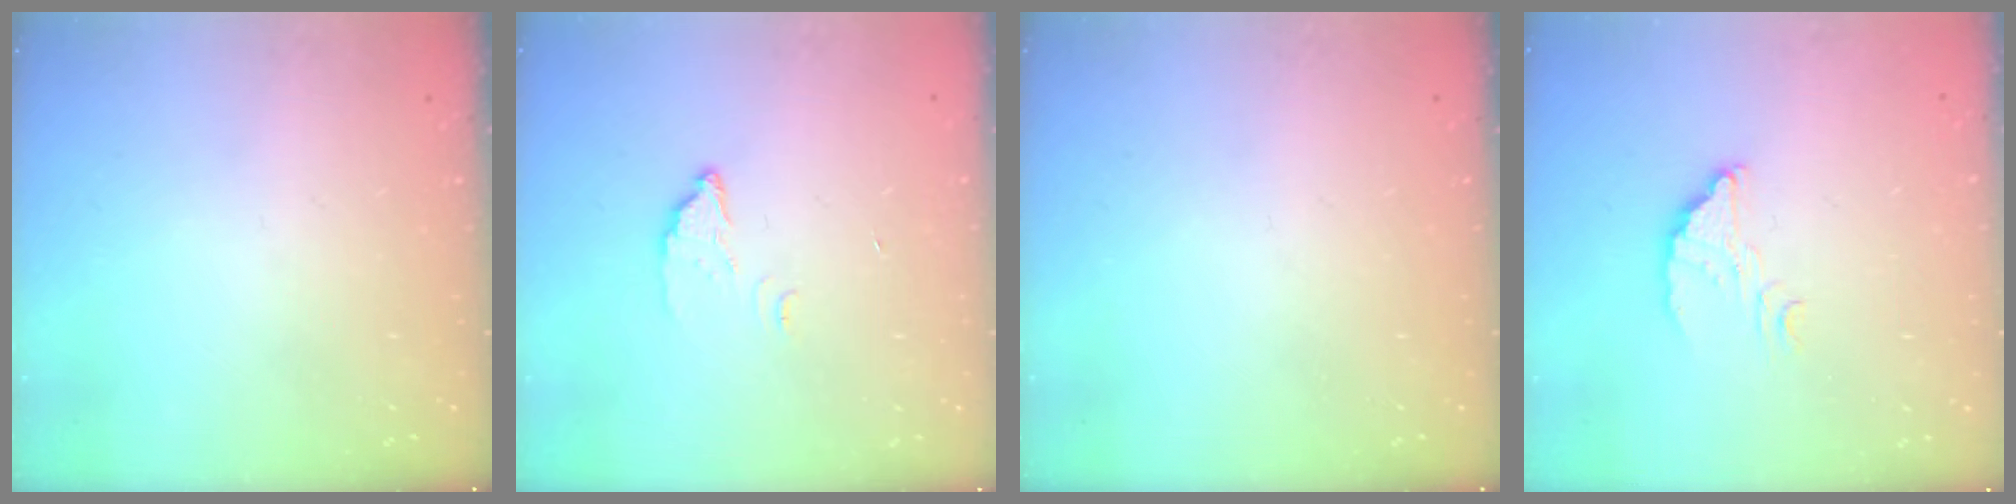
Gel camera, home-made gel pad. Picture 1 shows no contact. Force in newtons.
{"total": 2.9, "press": 2.9, "slide": 0.4}
{"total": 0.0}
{"total": 3.7, "press": 3.7, "slide": 0.1}